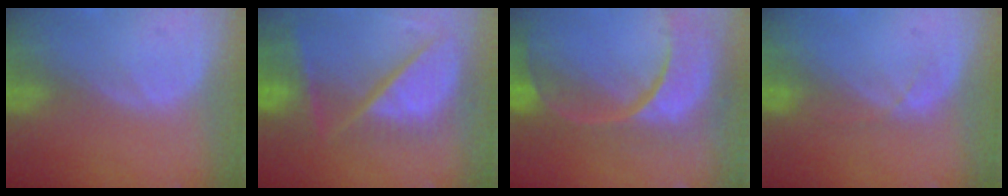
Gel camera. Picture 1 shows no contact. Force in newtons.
{"total": 12.0, "press": 10.0, "slide": 6.6}
{"total": 13.8, "press": 10.9, "slide": 8.4}
{"total": 1.4, "press": 1.3, "slide": 0.3}